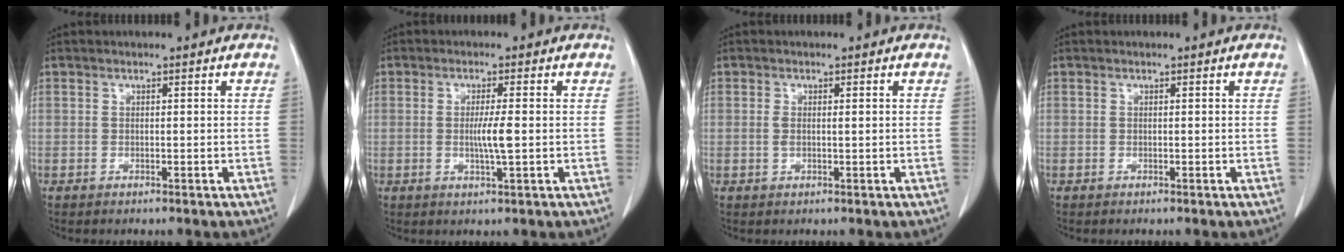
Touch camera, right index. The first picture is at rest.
{"total": 3.6, "force": [-0.3, -0.2, 3.6], "torque": [-0.069, -0.006, -0.004]}
{"total": 1.7, "force": [0.2, 0.6, 1.6], "torque": [-0.037, 0.003, 0.004]}
{"total": 0.0}